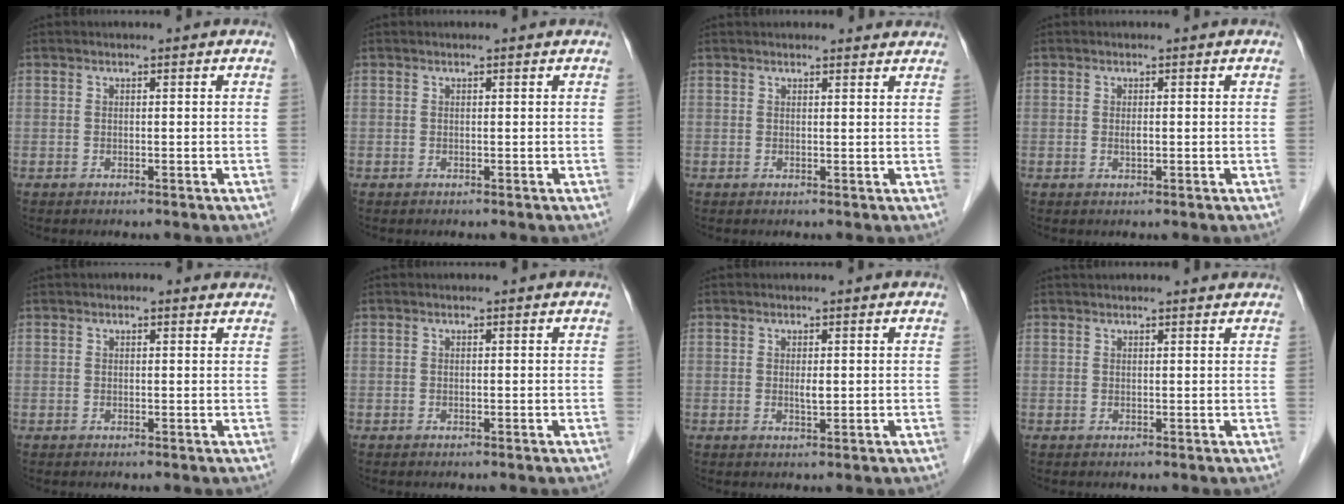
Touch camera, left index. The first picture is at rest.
{"total": 0.0}
{"total": 4.4, "force": [4.1, 1.3, 0.6], "torque": [0.002, 0.023, 0.040]}
{"total": 0.8, "force": [-0.1, 0.2, 0.8], "torque": [-0.014, -0.001, 0.000]}
{"total": 1.5, "force": [0.9, 1.1, 0.2], "torque": [0.001, 0.015, 0.007]}
{"total": 0.0}
{"total": 1.3, "force": [0.1, 0.4, 1.3], "torque": [-0.024, -0.001, 0.004]}
{"total": 4.9, "force": [4.7, 0.7, 1.2], "torque": [-0.012, 0.028, 0.048]}